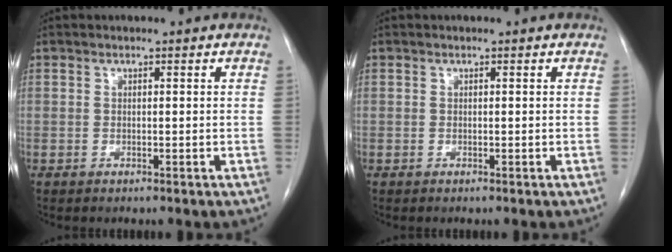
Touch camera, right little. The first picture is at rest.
{"total": 0.0}